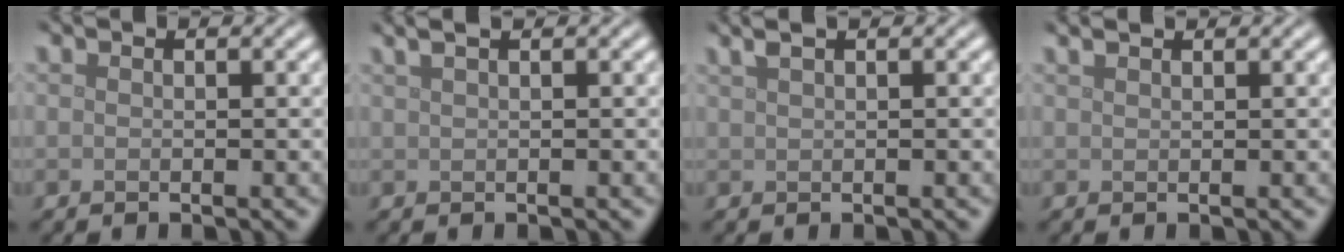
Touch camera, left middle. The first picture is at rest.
{"total": 3.6, "force": [2.0, 1.7, 2.4], "torque": [-0.023, 0.024, 0.008]}
{"total": 3.0, "force": [1.8, 1.3, 2.1], "torque": [-0.023, 0.016, 0.009]}
{"total": 1.4, "force": [1.2, 0.4, 0.7], "torque": [-0.010, 0.002, 0.010]}